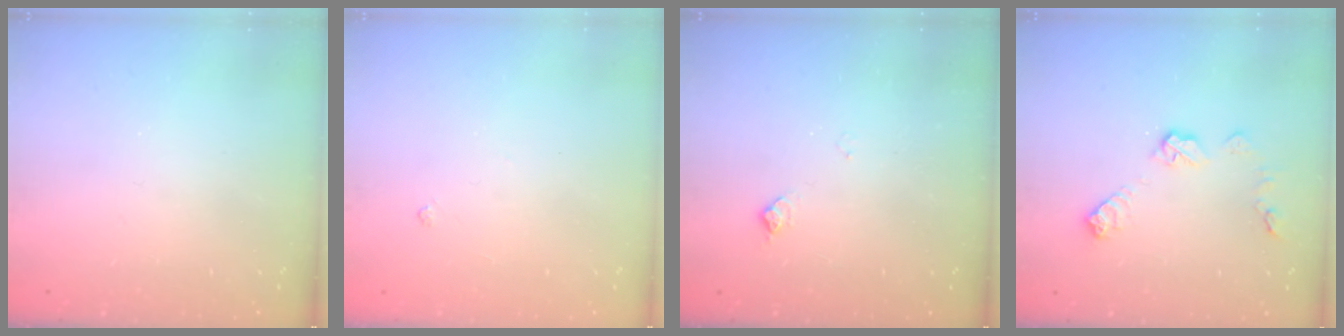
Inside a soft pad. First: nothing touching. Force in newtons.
{"total": 2.9, "press": 2.8, "slide": 0.6}
{"total": 5.5, "press": 5.5, "slide": 0.8}
{"total": 9.1, "press": 9.1, "slide": 0.5}